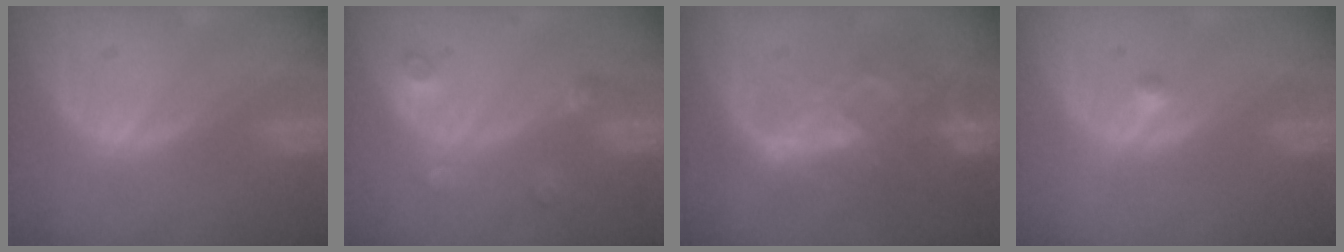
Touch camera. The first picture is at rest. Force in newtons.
{"total": 3.4, "press": 3.0, "slide": 1.5}
{"total": 8.6, "press": 7.5, "slide": 4.3}
{"total": 1.2, "press": 1.1, "slide": 0.6}